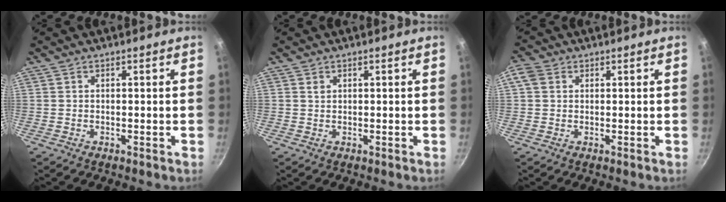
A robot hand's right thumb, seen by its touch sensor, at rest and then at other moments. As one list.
[{"total": 0.8, "force": [0.5, 0.5, 0.3], "torque": [-0.004, -0.003, 0.010]}, {"total": 3.2, "force": [0.9, 2.6, 1.7], "torque": [-0.031, 0.005, 0.011]}]